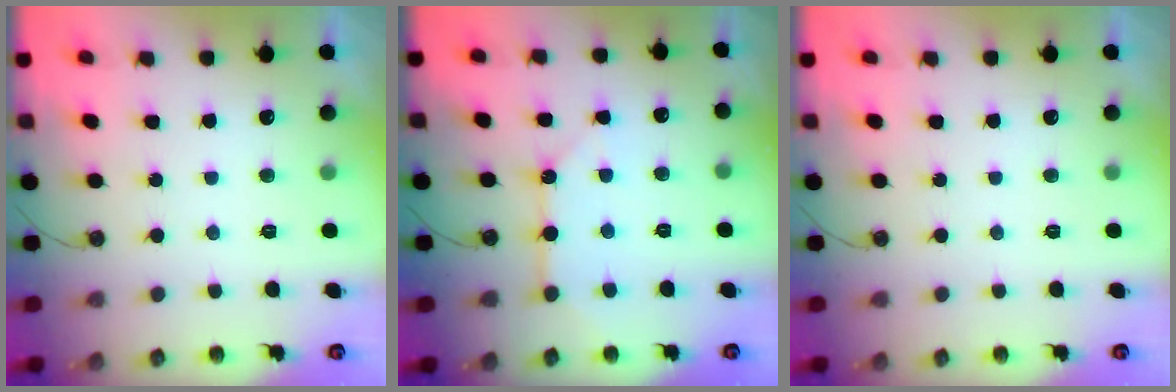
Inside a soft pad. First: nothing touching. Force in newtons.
{"total": 7.7, "press": 7.7, "slide": 0.8}
{"total": 0.0}